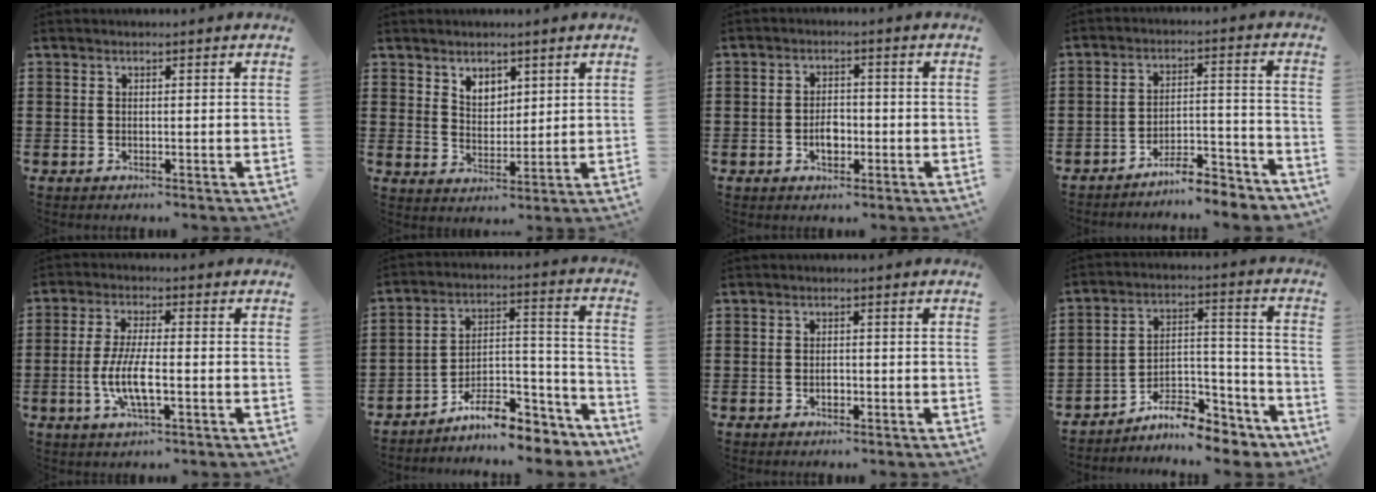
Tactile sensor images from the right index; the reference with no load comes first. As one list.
[{"total": 3.6, "force": [2.8, 2.3, 0.4], "torque": [-0.018, 0.004, 0.053]}, {"total": 3.2, "force": [-1.0, 2.2, 2.2], "torque": [-0.034, 0.000, -0.020]}, {"total": 6.3, "force": [-6.0, 0.3, 1.7], "torque": [-0.024, 0.011, -0.116]}, {"total": 6.9, "force": [-1.9, 1.8, 6.4], "torque": [-0.141, -0.012, -0.042]}, {"total": 8.9, "force": [-7.9, 2.5, 3.4], "torque": [-0.045, 0.025, -0.148]}, {"total": 1.3, "force": [-0.5, 0.7, 1.1], "torque": [-0.021, -0.001, -0.009]}, {"total": 8.4, "force": [-7.8, 2.1, 2.5], "torque": [-0.024, 0.027, -0.145]}]